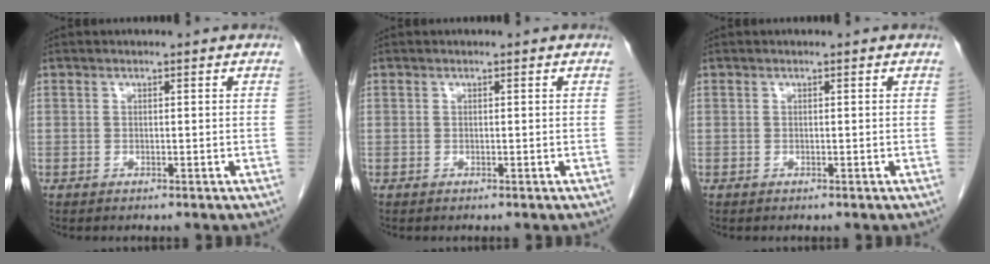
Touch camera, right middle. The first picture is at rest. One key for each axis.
{"total": 0.0}
{"total": 0.0}